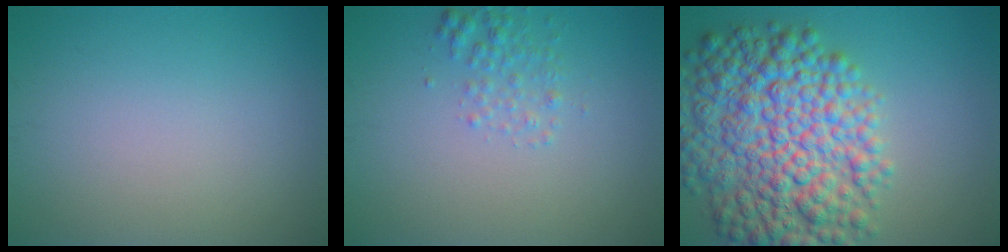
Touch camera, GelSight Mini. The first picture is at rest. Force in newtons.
{"total": 1.7, "press": 1.7, "slide": 0.1}
{"total": 11.8, "press": 11.8, "slide": 0.4}